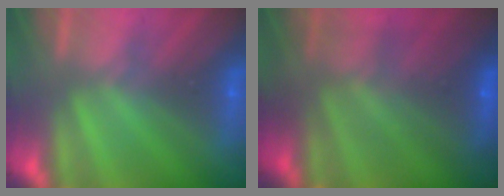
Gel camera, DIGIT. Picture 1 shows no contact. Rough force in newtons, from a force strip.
{"total": 7.5}